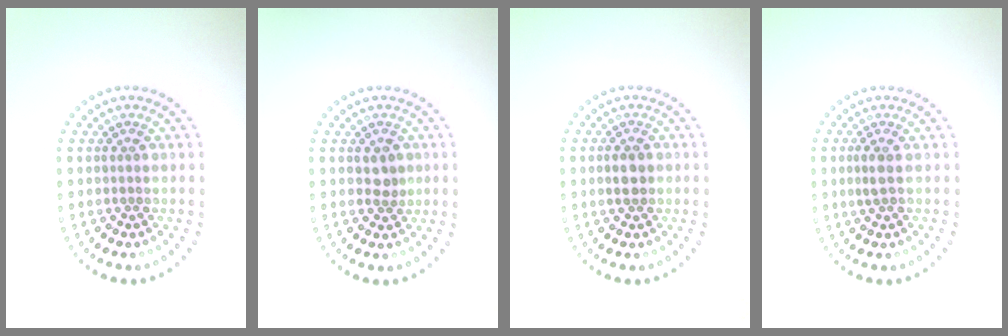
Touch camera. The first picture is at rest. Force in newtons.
{"total": 1.5, "press": 1.4, "slide": 0.5}
{"total": 1.8, "press": 1.8, "slide": 0.1}
{"total": 1.3, "press": 1.1, "slide": 0.6}